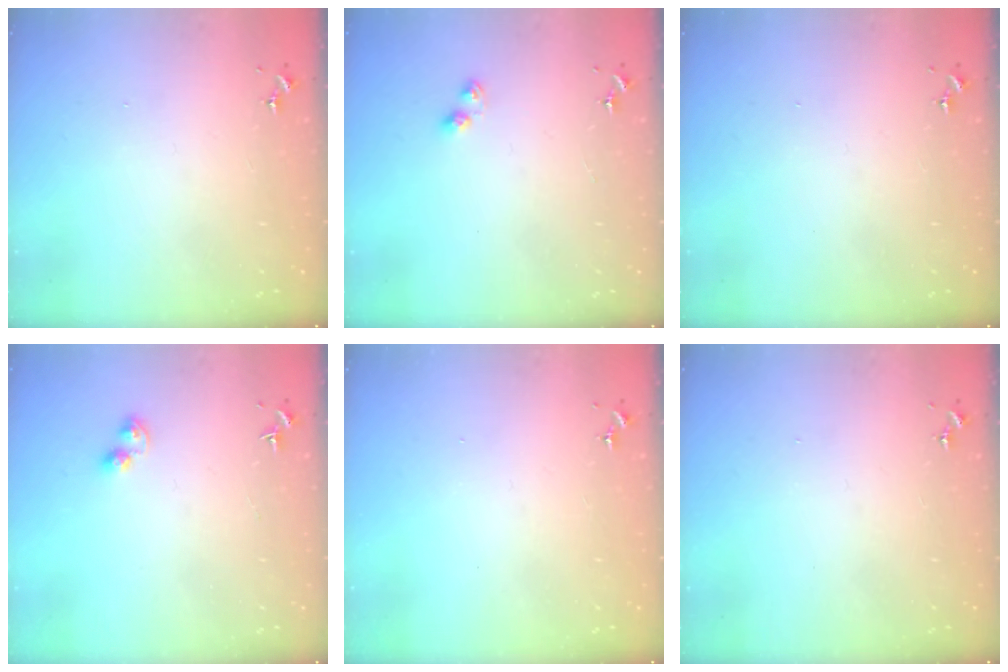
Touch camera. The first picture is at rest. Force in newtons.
{"total": 2.8, "press": 2.7, "slide": 0.4}
{"total": 0.0}
{"total": 3.5, "press": 3.5, "slide": 0.4}
{"total": 0.0}
{"total": 0.0}